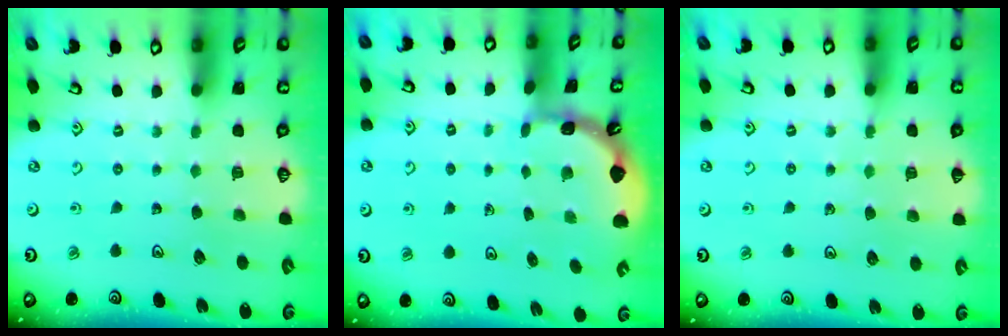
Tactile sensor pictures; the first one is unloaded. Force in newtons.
{"total": 1.8, "press": 1.8, "slide": 0.2}
{"total": 4.8, "press": 4.4, "slide": 1.9}